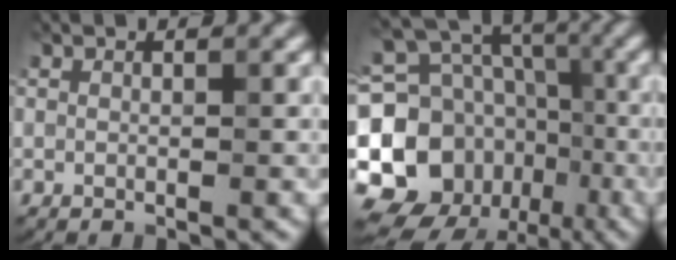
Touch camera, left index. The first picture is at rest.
{"total": 15.9, "force": [-4.5, 13.4, 7.2], "torque": [-0.161, 0.009, -0.086]}